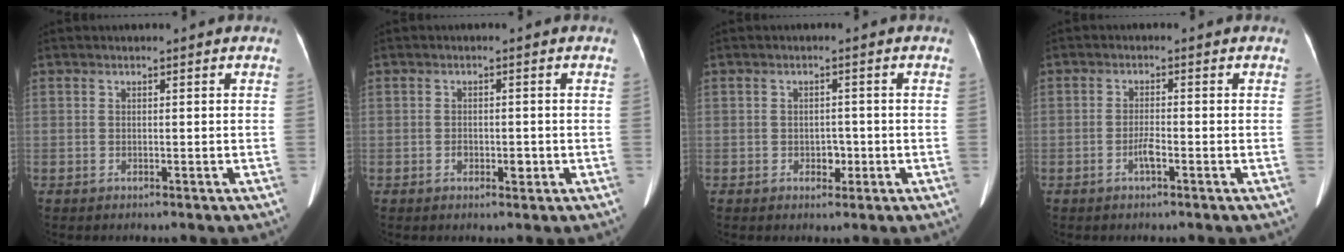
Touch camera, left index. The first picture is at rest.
{"total": 1.9, "force": [-0.6, 1.2, 1.4], "torque": [-0.022, 0.002, -0.006]}
{"total": 1.9, "force": [-0.5, 1.4, 1.2], "torque": [-0.017, 0.002, -0.002]}
{"total": 2.0, "force": [-1.0, 0.2, 1.7], "torque": [-0.034, -0.001, -0.019]}